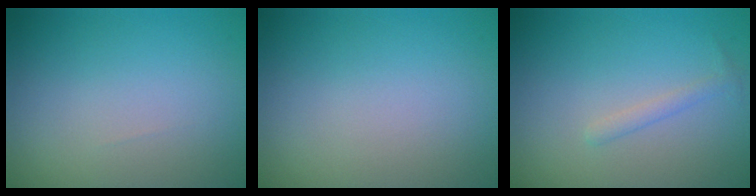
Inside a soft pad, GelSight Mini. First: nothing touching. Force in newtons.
{"total": 0.0}
{"total": 1.0, "press": 1.0, "slide": 0.0}